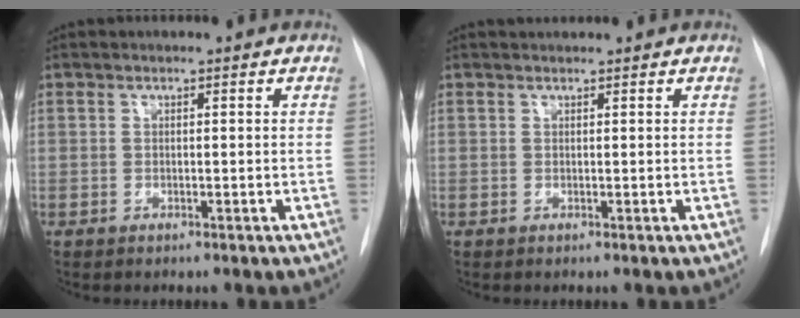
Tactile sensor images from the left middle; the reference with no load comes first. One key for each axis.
{"total": 1.1, "fx": 1.1, "fy": 0.0, "fz": 0.1, "tx": -0.010, "ty": 0.015, "tz": 0.024}